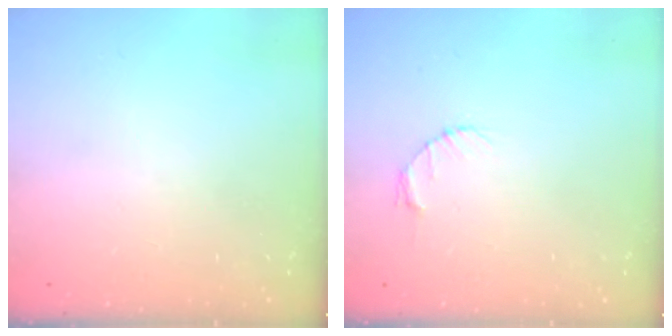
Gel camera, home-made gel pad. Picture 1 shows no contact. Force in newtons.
{"total": 2.7, "press": 2.7, "slide": 0.4}